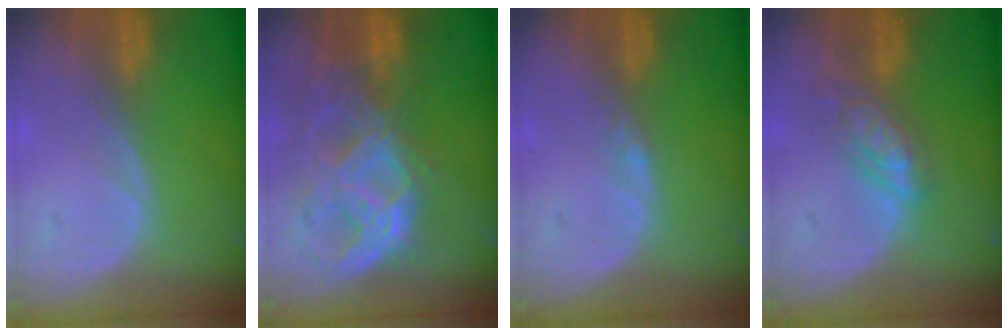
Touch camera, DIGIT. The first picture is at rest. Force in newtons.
{"total": 11.3, "press": 9.6, "slide": 6.1}
{"total": 1.0, "press": 0.8, "slide": 0.6}
{"total": 5.7, "press": 5.1, "slide": 2.6}